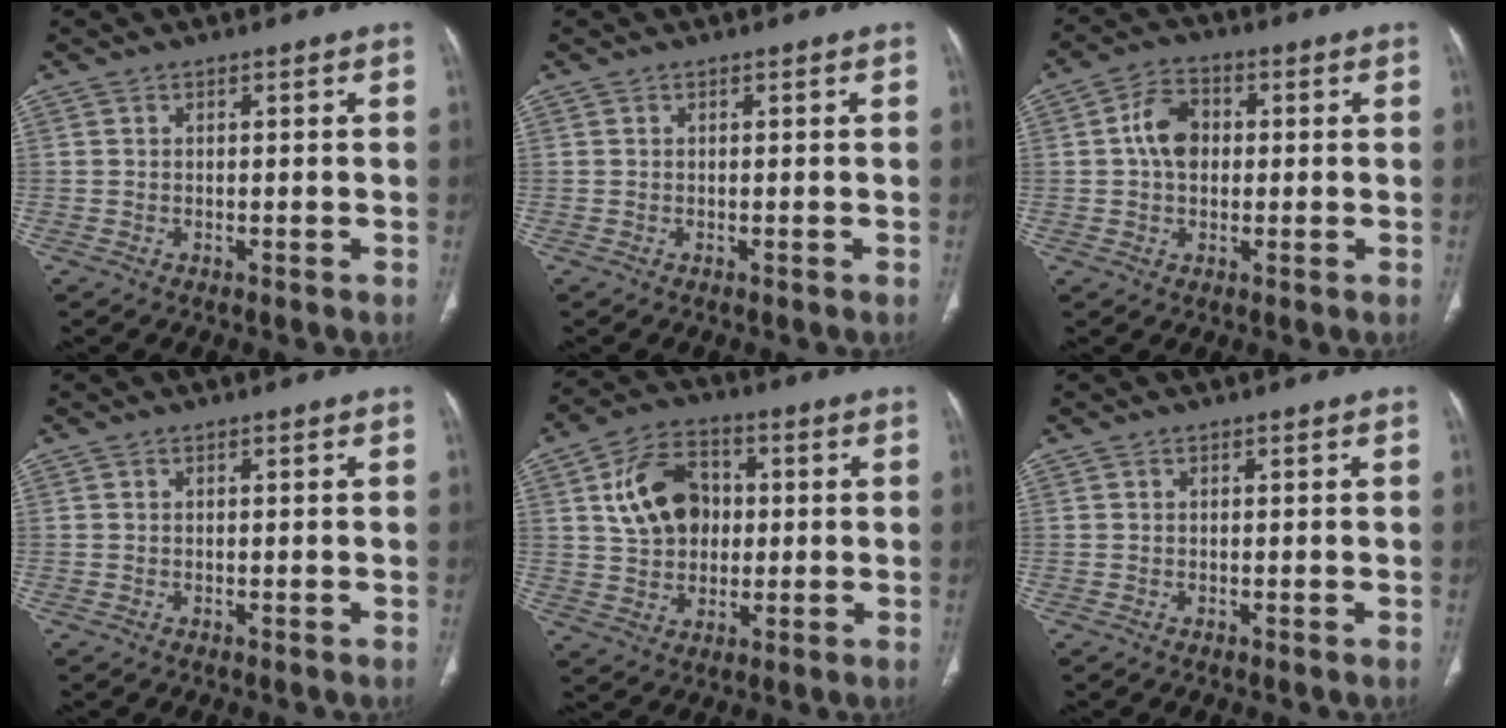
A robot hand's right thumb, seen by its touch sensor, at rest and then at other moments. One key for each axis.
{"total": 0.0}
{"total": 7.1, "fx": 0.6, "fy": 5.2, "fz": 4.8, "tx": -0.072, "ty": 0.013, "tz": 0.005}
{"total": 0.0}
{"total": 12.6, "fx": 2.1, "fy": 9.5, "fz": 8.1, "tx": -0.114, "ty": 0.008, "tz": 0.035}
{"total": 0.0}